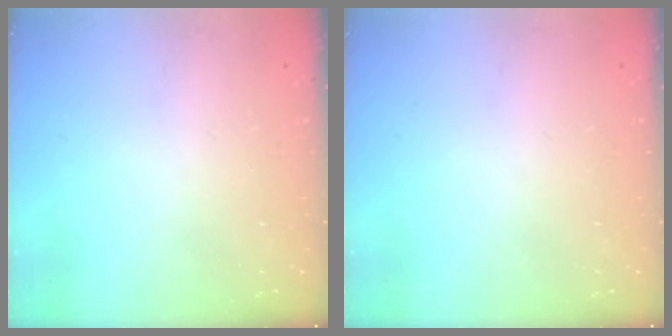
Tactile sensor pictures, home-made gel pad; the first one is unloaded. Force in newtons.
{"total": 0.0}